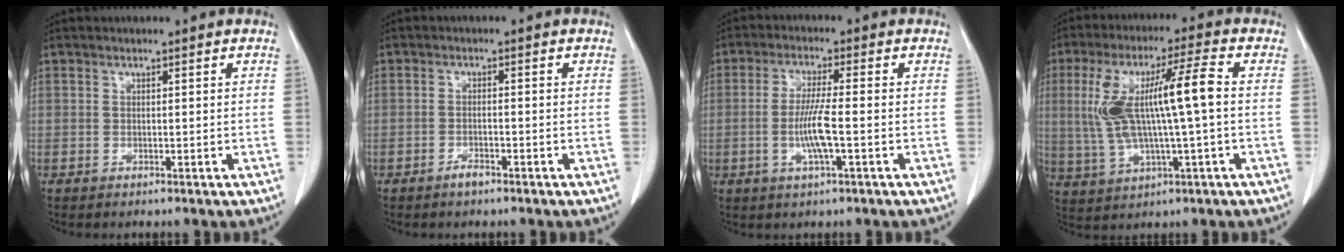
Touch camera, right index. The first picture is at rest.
{"total": 1.8, "force": [-1.3, 0.4, 1.1], "torque": [-0.021, 0.001, -0.022]}
{"total": 6.3, "force": [-1.3, 0.2, 6.1], "torque": [-0.123, -0.006, -0.025]}
{"total": 12.6, "force": [1.0, 1.3, 12.4], "torque": [-0.256, 0.021, 0.023]}